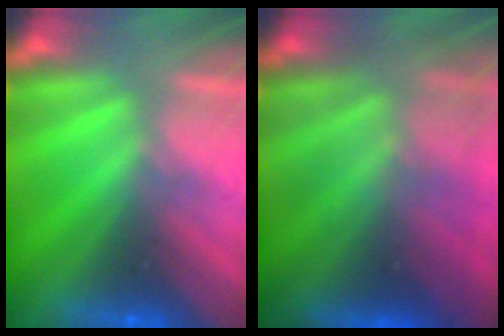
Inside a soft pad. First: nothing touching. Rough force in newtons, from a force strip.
{"total": 8.2}